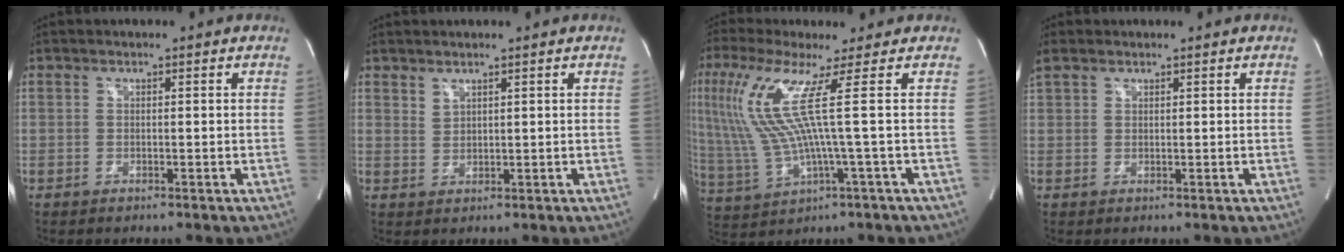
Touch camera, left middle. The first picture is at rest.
{"total": 1.3, "force": [1.2, 0.3, 0.4], "torque": [-0.004, -0.003, 0.027]}
{"total": 9.8, "force": [2.6, -2.1, 9.3], "torque": [-0.209, 0.006, 0.065]}
{"total": 1.7, "force": [1.7, 0.4, 0.2], "torque": [-0.015, 0.015, 0.040]}